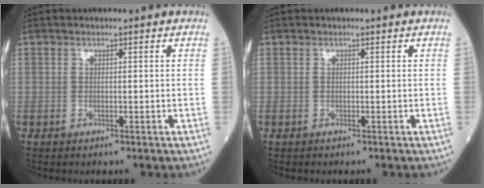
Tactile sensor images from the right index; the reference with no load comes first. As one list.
[{"total": 0.0}]